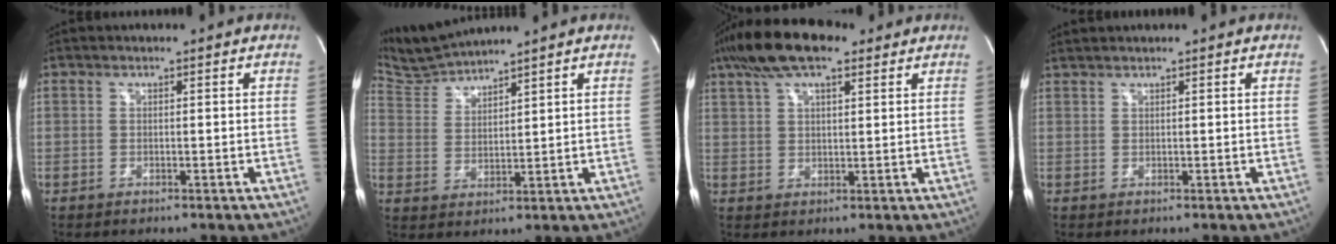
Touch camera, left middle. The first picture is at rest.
{"total": 5.8, "force": [5.7, -1.1, -0.2], "torque": [-0.012, 0.003, 0.125]}
{"total": 11.3, "force": [7.5, 3.7, 7.5], "torque": [-0.148, 0.035, 0.132]}
{"total": 1.6, "force": [1.5, -0.2, 0.5], "torque": [-0.010, 0.014, 0.035]}